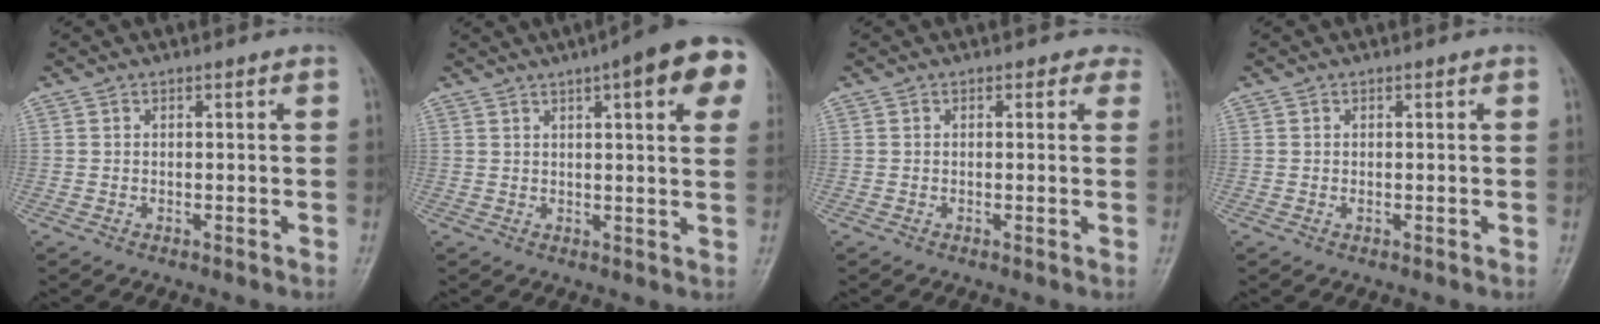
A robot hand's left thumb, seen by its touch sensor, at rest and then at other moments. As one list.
[{"total": 15.0, "force": [6.8, 3.7, 12.9], "torque": [-0.149, 0.001, 0.079]}, {"total": 1.7, "force": [1.2, 1.2, 0.3], "torque": [0.016, -0.005, -0.002]}, {"total": 0.0}]